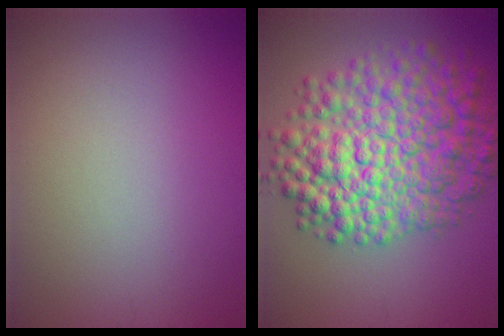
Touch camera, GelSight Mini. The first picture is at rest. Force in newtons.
{"total": 10.0, "press": 10.0, "slide": 0.3}